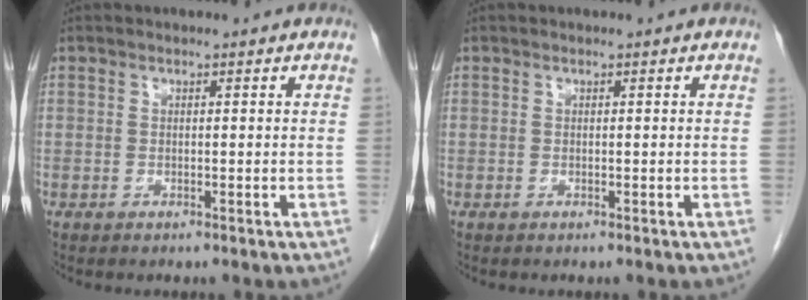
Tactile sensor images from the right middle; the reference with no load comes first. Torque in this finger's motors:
{"motor_torque": [0.00, 0.00, 0.00, -0.01]}